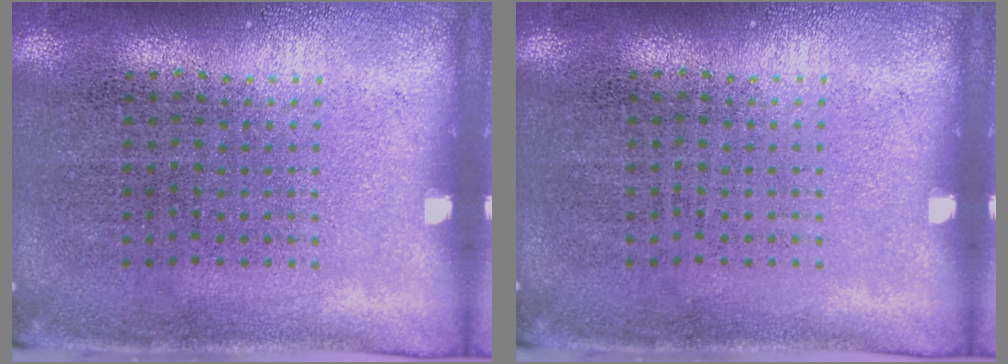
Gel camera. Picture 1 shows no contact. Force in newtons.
{"total": 0.0}